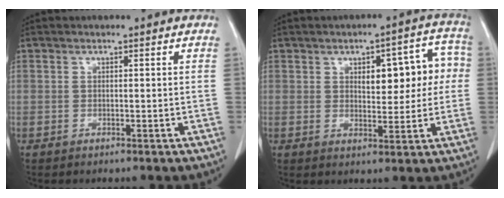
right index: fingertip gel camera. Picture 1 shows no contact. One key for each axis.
{"total": 9.9, "fx": 1.7, "fy": 4.3, "fz": 8.8, "tx": -0.101, "ty": 0.034, "tz": 0.026}